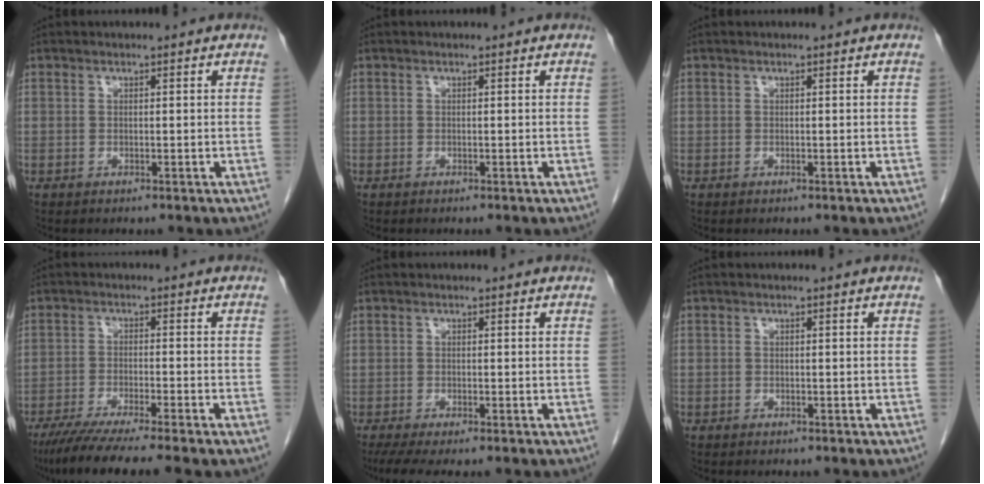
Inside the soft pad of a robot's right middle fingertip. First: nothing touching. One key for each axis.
{"total": 0.0}
{"total": 0.0}
{"total": 10.2, "fx": -8.1, "fy": -0.7, "fz": 6.2, "tx": -0.087, "ty": -0.028, "tz": -0.128}
{"total": 5.1, "fx": -3.9, "fy": 0.5, "fz": 3.2, "tx": -0.054, "ty": -0.016, "tz": -0.064}
{"total": 0.7, "fx": -0.5, "fy": 0.5, "fz": 0.0, "tx": -0.005, "ty": 0.004, "tz": -0.010}